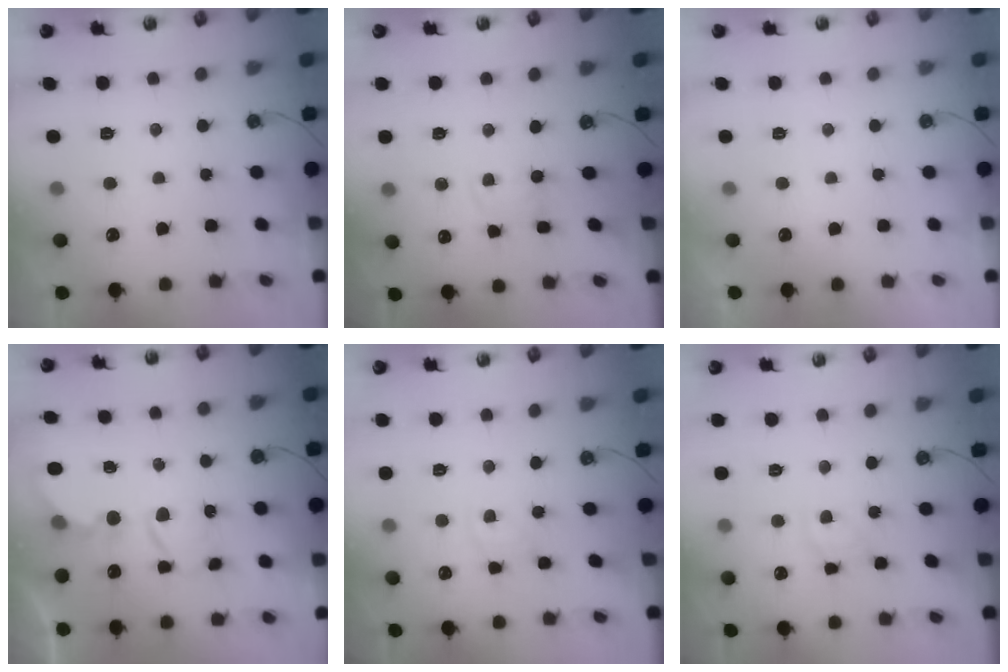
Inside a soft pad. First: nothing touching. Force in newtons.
{"total": 2.8, "press": 2.8, "slide": 0.3}
{"total": 0.0}
{"total": 6.0, "press": 6.0, "slide": 0.4}
{"total": 2.6, "press": 2.6, "slide": 0.4}
{"total": 8.2, "press": 8.2, "slide": 0.4}